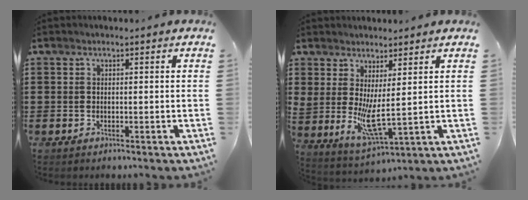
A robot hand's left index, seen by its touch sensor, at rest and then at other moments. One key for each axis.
{"total": 6.4, "fx": 1.4, "fy": 1.6, "fz": 6.0, "tx": -0.130, "ty": -0.040, "tz": 0.024}